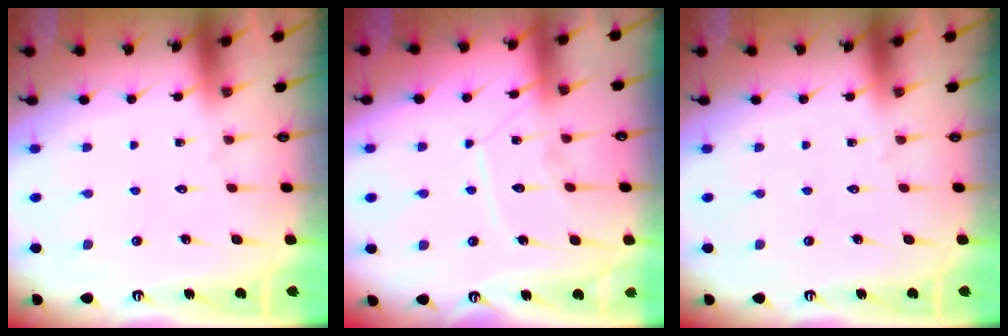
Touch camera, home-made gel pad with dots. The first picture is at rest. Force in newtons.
{"total": 9.8, "press": 9.8, "slide": 0.8}
{"total": 0.0}